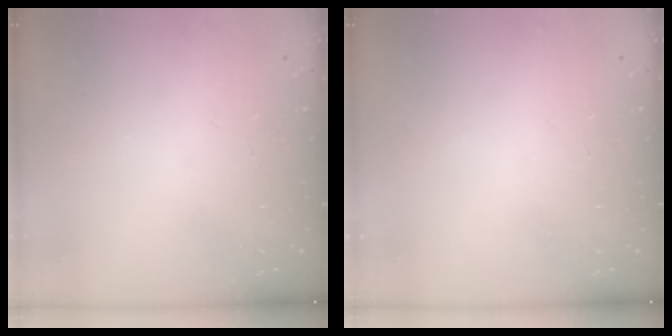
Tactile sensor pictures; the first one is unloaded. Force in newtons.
{"total": 0.0}